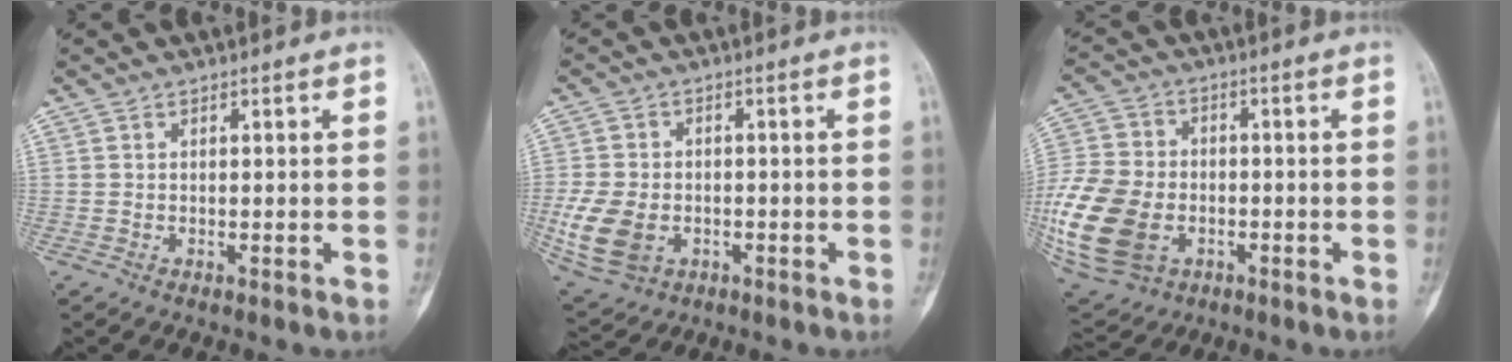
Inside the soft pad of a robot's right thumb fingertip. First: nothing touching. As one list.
[{"total": 10.2, "force": [-2.5, 7.4, 6.6], "torque": [-0.129, 0.004, -0.038]}, {"total": 21.1, "force": [-5.3, 15.1, 13.7], "torque": [-0.315, -0.003, -0.085]}]